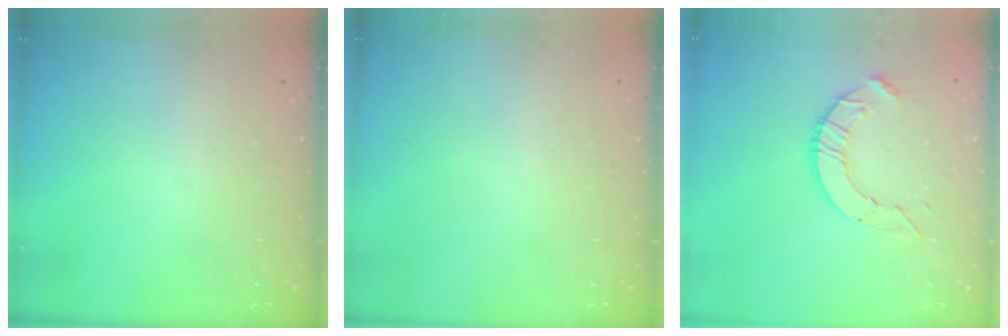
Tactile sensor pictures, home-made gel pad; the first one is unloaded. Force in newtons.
{"total": 0.0}
{"total": 8.4, "press": 8.4, "slide": 0.6}